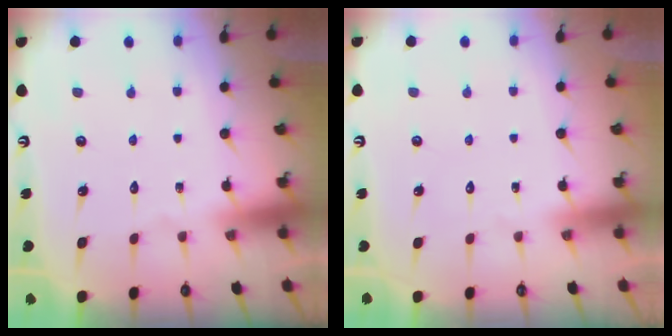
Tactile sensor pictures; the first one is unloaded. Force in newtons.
{"total": 0.0}